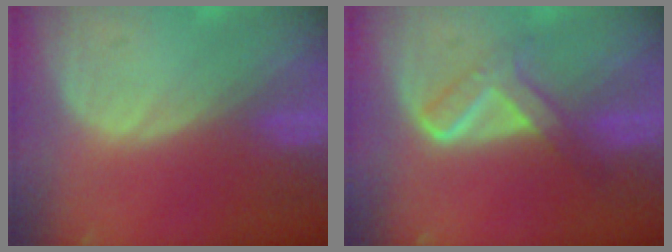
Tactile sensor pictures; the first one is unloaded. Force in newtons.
{"total": 5.3, "press": 5.2, "slide": 1.1}